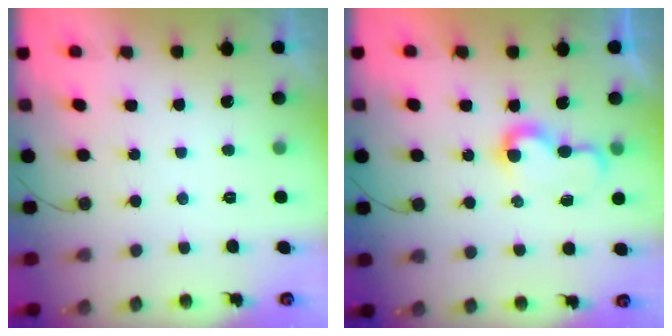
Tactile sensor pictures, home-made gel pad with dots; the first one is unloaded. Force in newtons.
{"total": 6.4, "press": 6.4, "slide": 0.8}